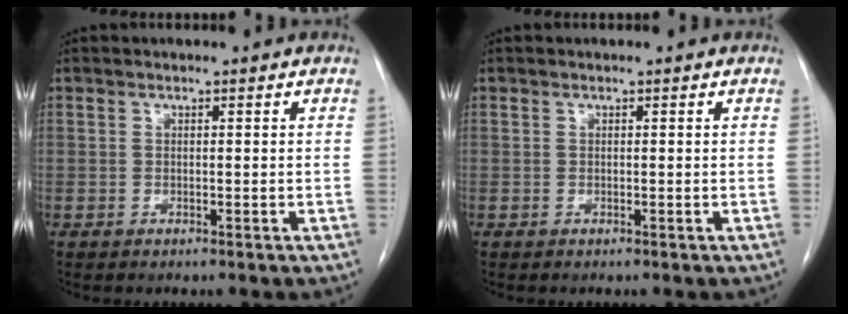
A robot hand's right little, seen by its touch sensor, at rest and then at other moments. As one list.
[{"total": 0.0}]